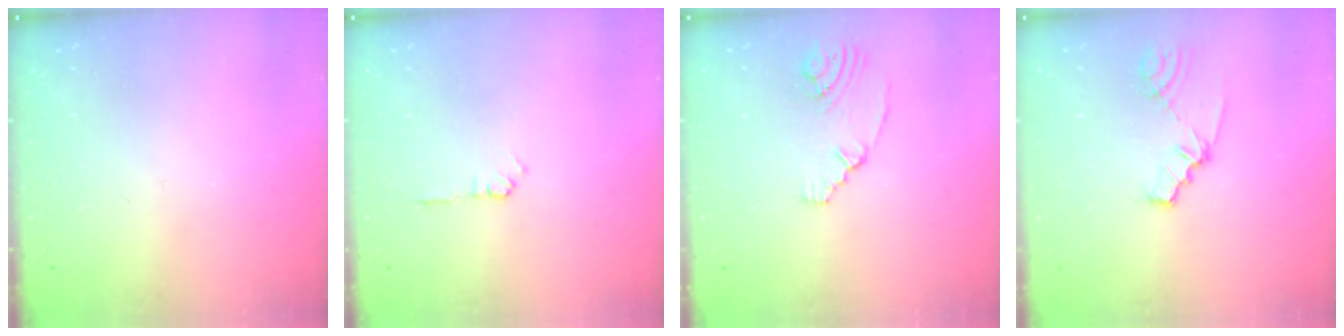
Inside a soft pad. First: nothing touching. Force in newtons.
{"total": 3.5, "press": 3.5, "slide": 0.5}
{"total": 2.2, "press": 2.1, "slide": 0.6}
{"total": 1.8, "press": 1.7, "slide": 0.3}